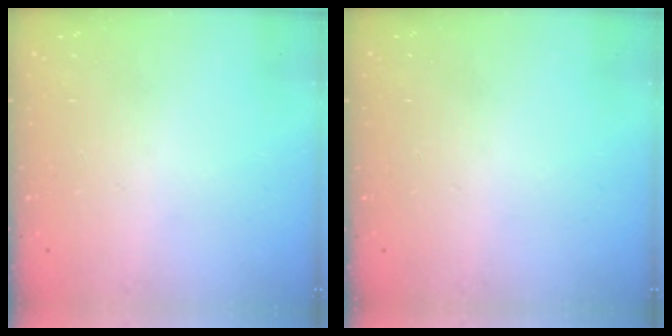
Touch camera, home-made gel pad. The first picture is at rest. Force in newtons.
{"total": 0.0}